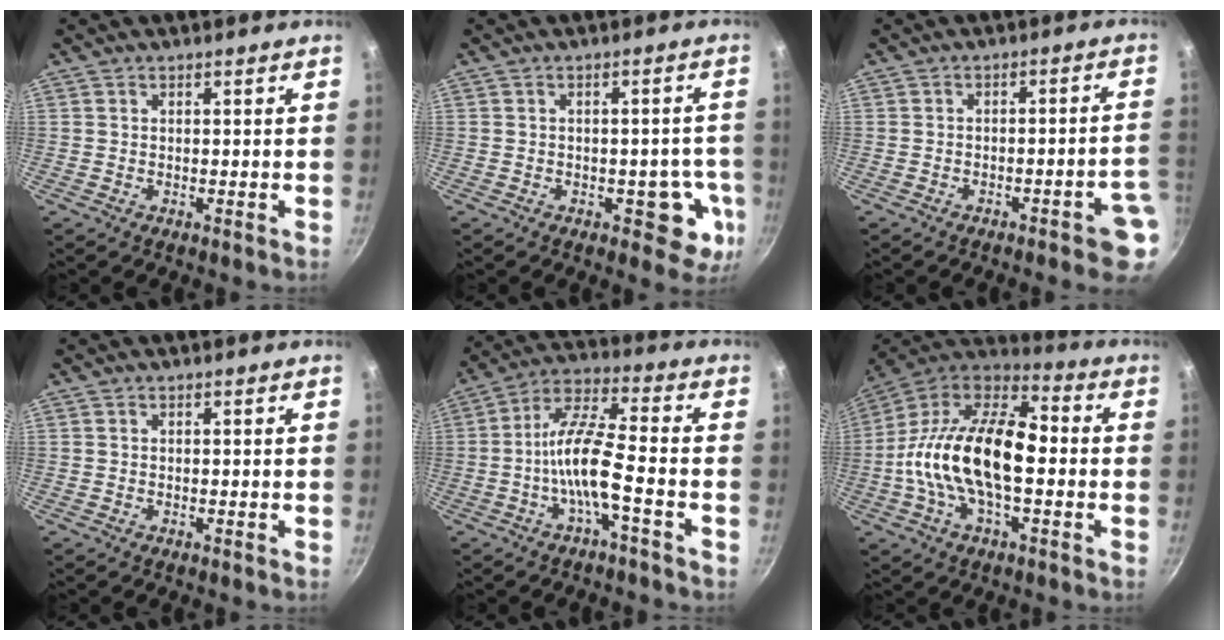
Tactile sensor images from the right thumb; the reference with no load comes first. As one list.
[{"total": 8.0, "force": [-2.5, 4.9, 5.8], "torque": [-0.016, 0.016, -0.029]}, {"total": 6.9, "force": [-3.0, 1.6, 6.0], "torque": [-0.061, 0.038, -0.028]}, {"total": 0.0}, {"total": 10.8, "force": [-3.3, 2.2, 10.0], "torque": [-0.199, 0.040, -0.073]}, {"total": 22.5, "force": [-1.8, 11.8, 19.1], "torque": [-0.332, 0.044, -0.054]}]